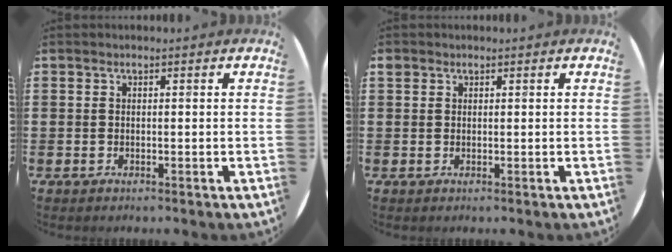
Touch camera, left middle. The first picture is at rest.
{"total": 0.7, "force": [0.5, 0.4, 0.0], "torque": [0.001, 0.003, 0.011]}